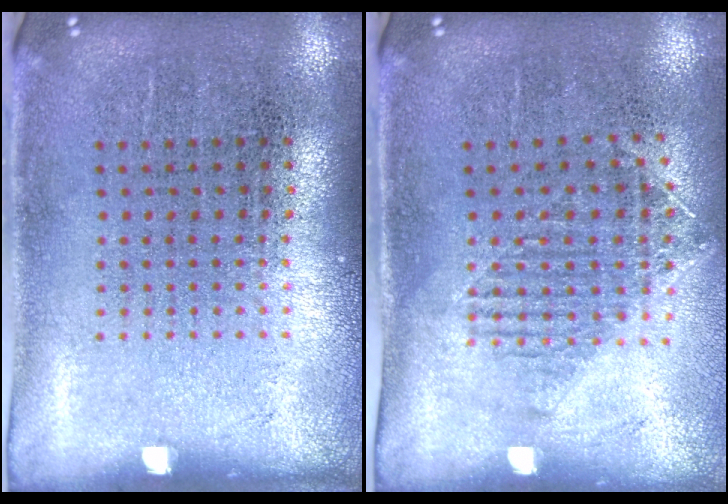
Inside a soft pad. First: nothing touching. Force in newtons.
{"total": 1.2, "press": 1.1, "slide": 0.6}